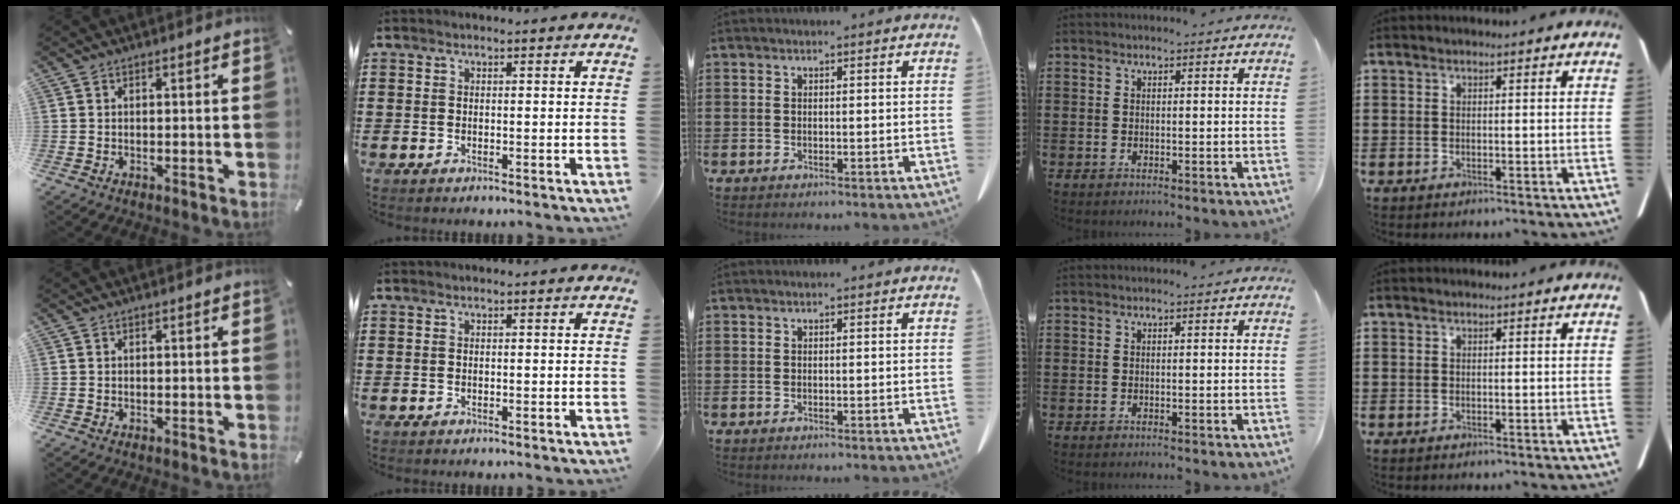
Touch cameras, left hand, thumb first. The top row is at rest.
{}